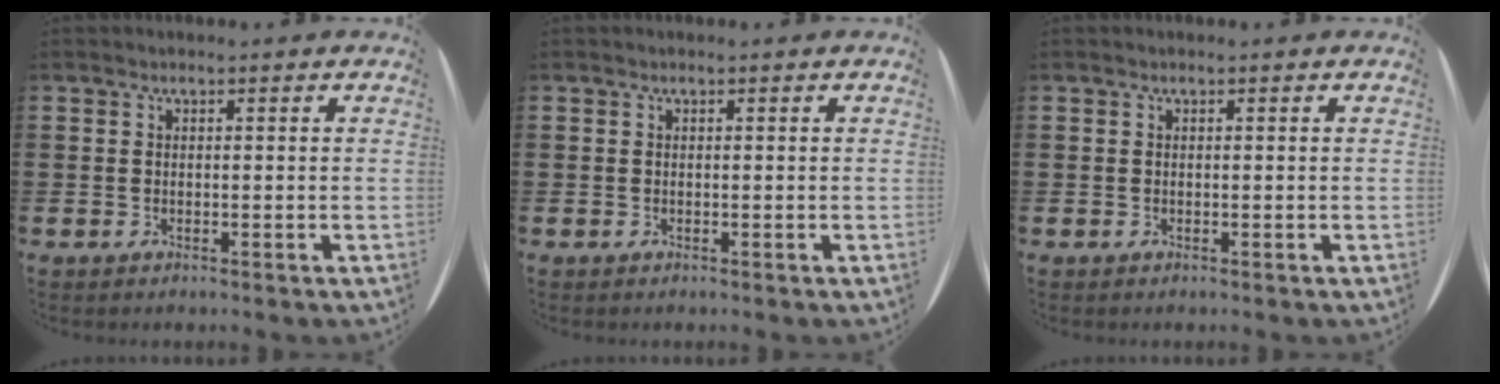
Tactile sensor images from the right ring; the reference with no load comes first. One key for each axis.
{"total": 0.0}
{"total": 0.0}